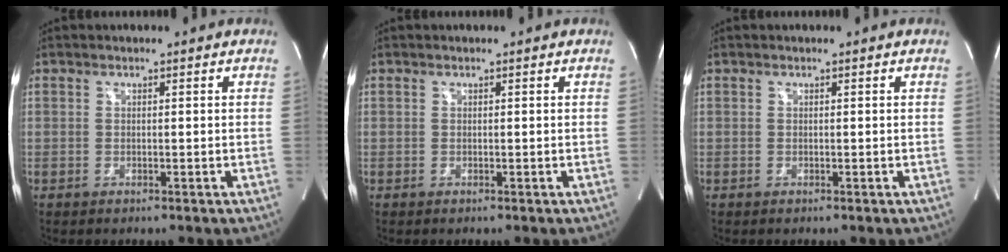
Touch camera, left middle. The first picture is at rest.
{"total": 0.0}
{"total": 0.0}